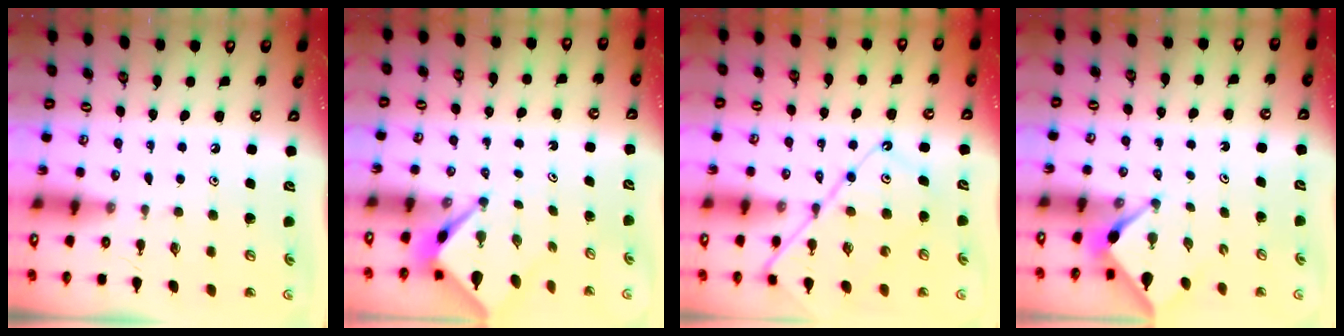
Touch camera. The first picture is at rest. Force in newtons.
{"total": 3.0, "press": 3.0, "slide": 0.1}
{"total": 12.1, "press": 12.0, "slide": 1.4}
{"total": 3.0, "press": 3.0, "slide": 0.4}